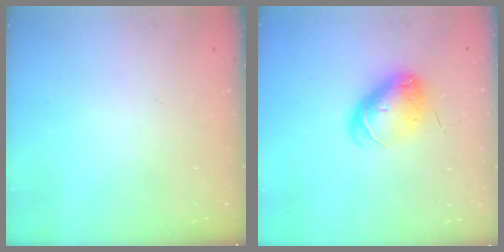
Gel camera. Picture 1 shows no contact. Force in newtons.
{"total": 8.8, "press": 8.7, "slide": 1.2}